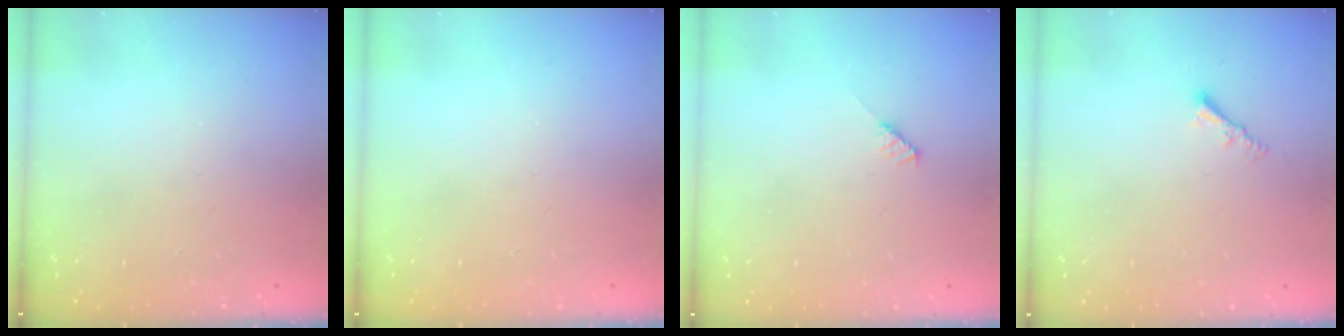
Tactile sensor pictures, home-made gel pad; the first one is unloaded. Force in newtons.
{"total": 0.0}
{"total": 3.0, "press": 3.0, "slide": 0.2}
{"total": 2.0, "press": 2.0, "slide": 0.3}